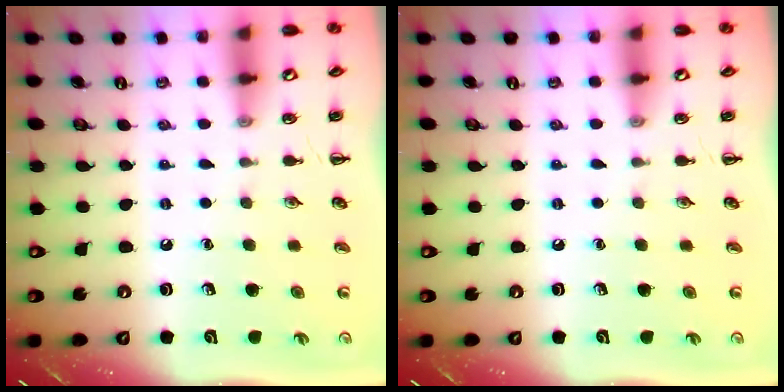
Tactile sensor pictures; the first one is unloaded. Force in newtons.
{"total": 0.0}